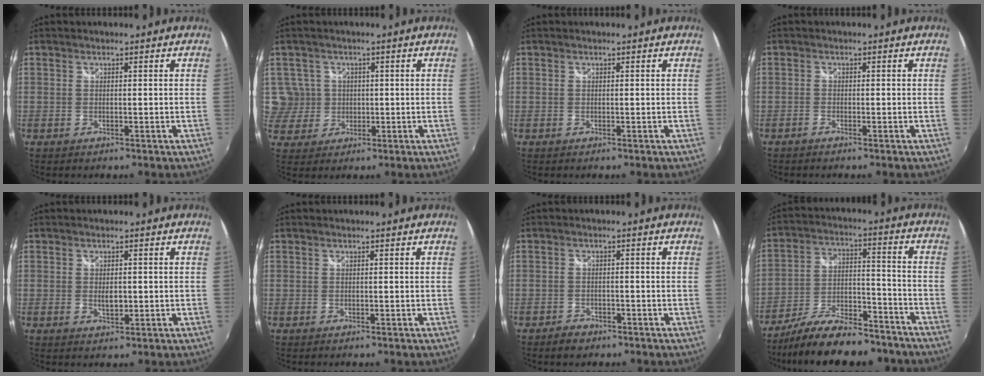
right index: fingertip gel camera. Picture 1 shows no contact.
{"total": 5.9, "force": [0.9, 5.8, 0.6], "torque": [-0.007, 0.007, 0.022]}
{"total": 0.0}
{"total": 0.8, "force": [-0.7, 0.2, 0.2], "torque": [-0.007, 0.000, -0.016]}
{"total": 2.5, "force": [-0.1, 1.4, 2.1], "torque": [-0.033, -0.003, 0.000]}
{"total": 0.0}
{"total": 3.3, "force": [-2.5, 2.0, 1.0], "torque": [-0.033, 0.000, -0.041]}
{"total": 19.8, "force": [-16.2, 6.1, 9.6], "torque": [-0.175, -0.004, -0.240]}